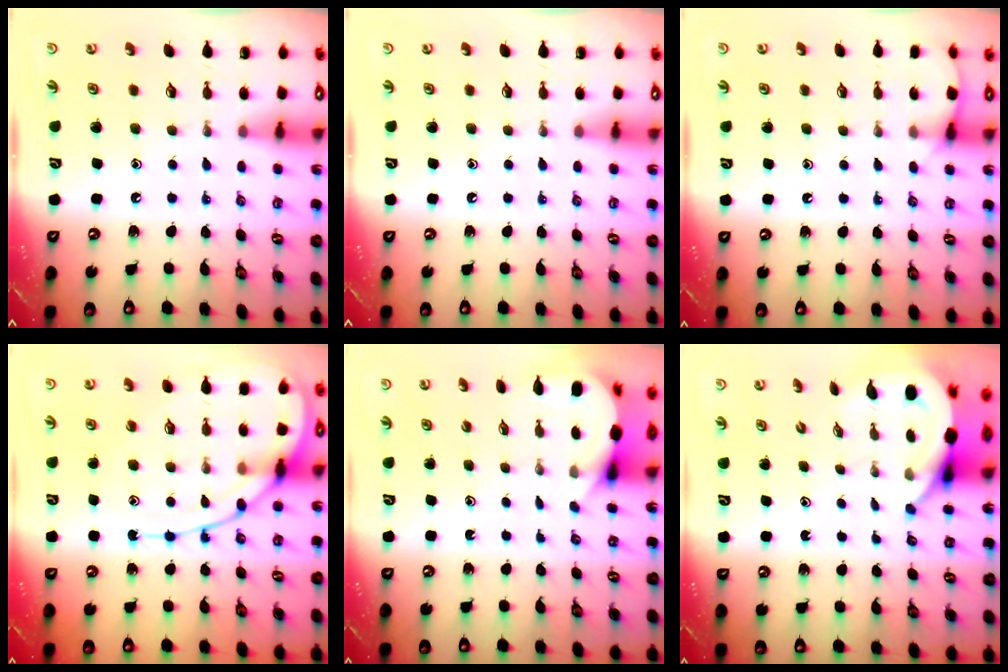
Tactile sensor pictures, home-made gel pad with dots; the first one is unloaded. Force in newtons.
{"total": 0.0}
{"total": 6.0, "press": 5.9, "slide": 0.7}
{"total": 14.1, "press": 14.1, "slide": 1.1}
{"total": 4.6, "press": 4.6, "slide": 0.2}
{"total": 7.0, "press": 6.9, "slide": 1.0}